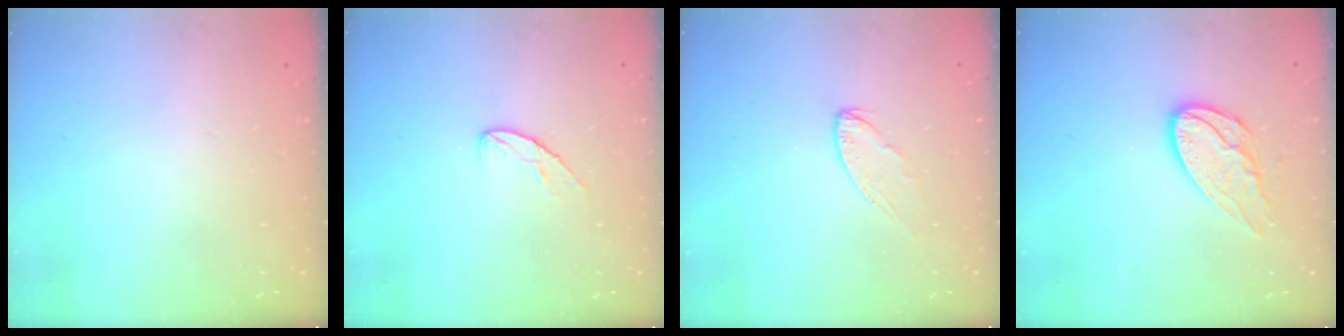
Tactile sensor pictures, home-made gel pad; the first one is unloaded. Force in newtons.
{"total": 6.7, "press": 6.7, "slide": 0.6}
{"total": 3.8, "press": 3.8, "slide": 0.3}
{"total": 10.9, "press": 10.9, "slide": 0.6}